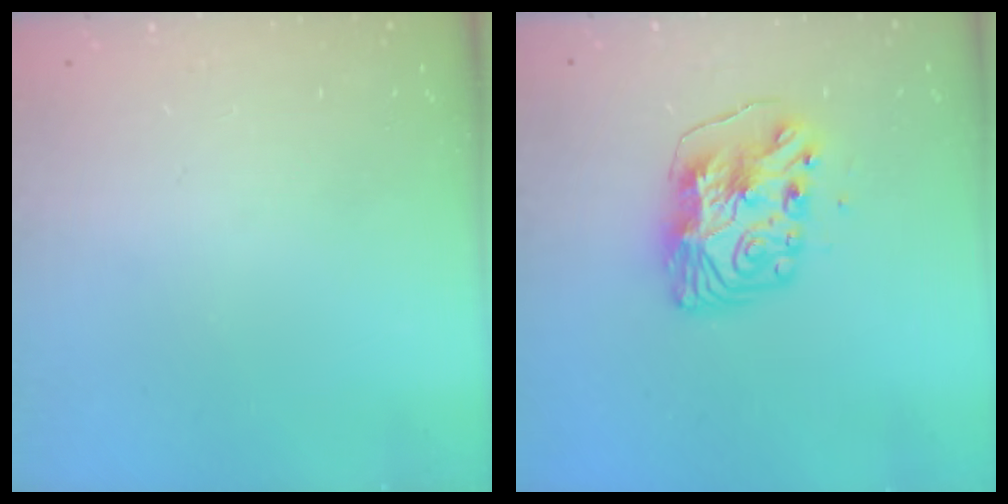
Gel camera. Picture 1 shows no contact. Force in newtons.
{"total": 9.2, "press": 9.1, "slide": 1.1}